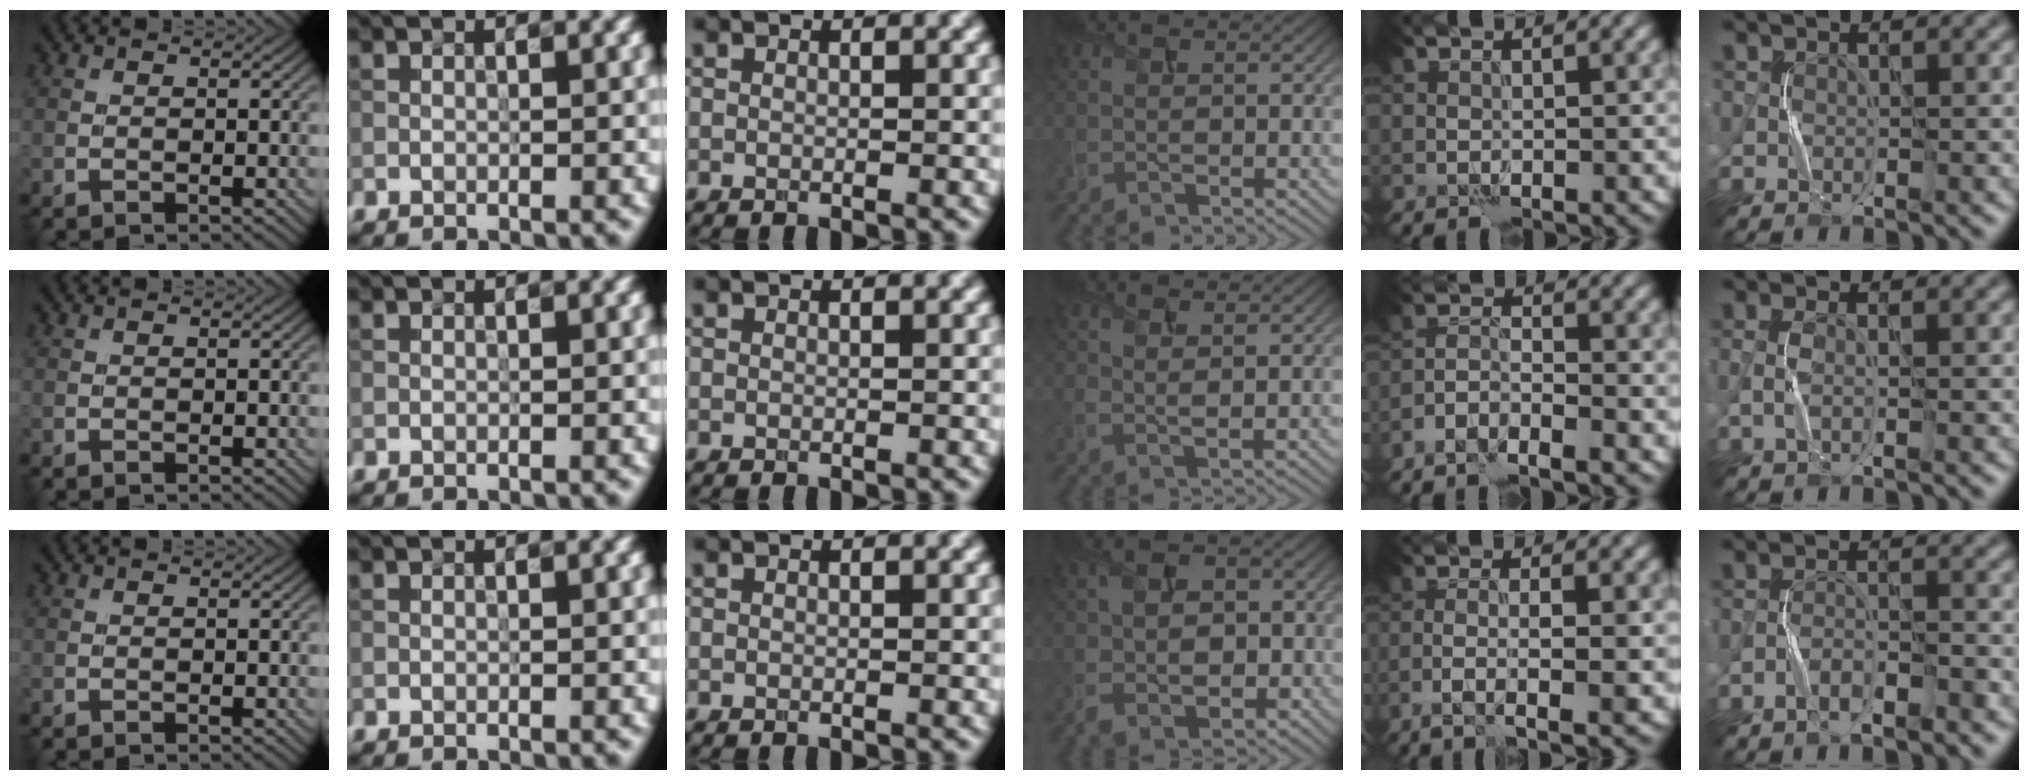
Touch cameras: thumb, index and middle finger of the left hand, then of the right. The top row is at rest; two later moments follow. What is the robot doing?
{"motion": "squeeze", "object": "sponge"}